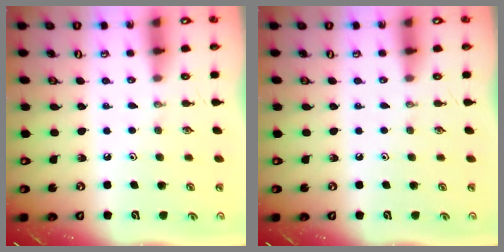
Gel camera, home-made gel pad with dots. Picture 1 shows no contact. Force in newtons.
{"total": 0.0}